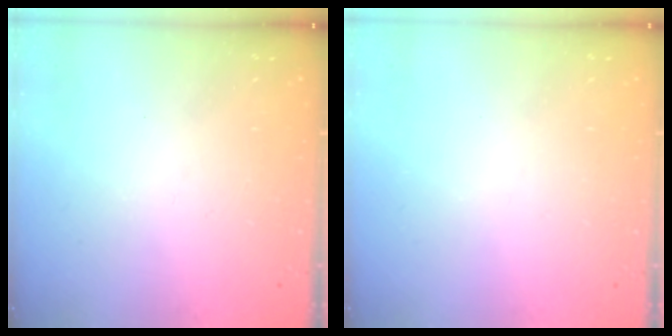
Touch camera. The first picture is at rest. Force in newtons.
{"total": 0.0}